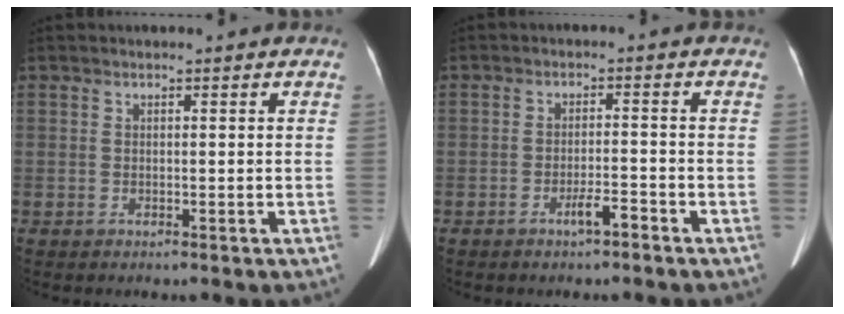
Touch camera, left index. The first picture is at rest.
{"total": 2.9, "force": [-2.1, 0.3, 2.0], "torque": [-0.036, 0.001, -0.035]}